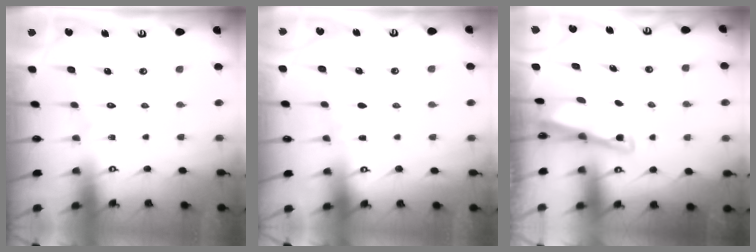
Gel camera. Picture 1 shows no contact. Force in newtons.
{"total": 2.3, "press": 2.2, "slide": 0.3}
{"total": 2.9, "press": 2.9, "slide": 0.3}